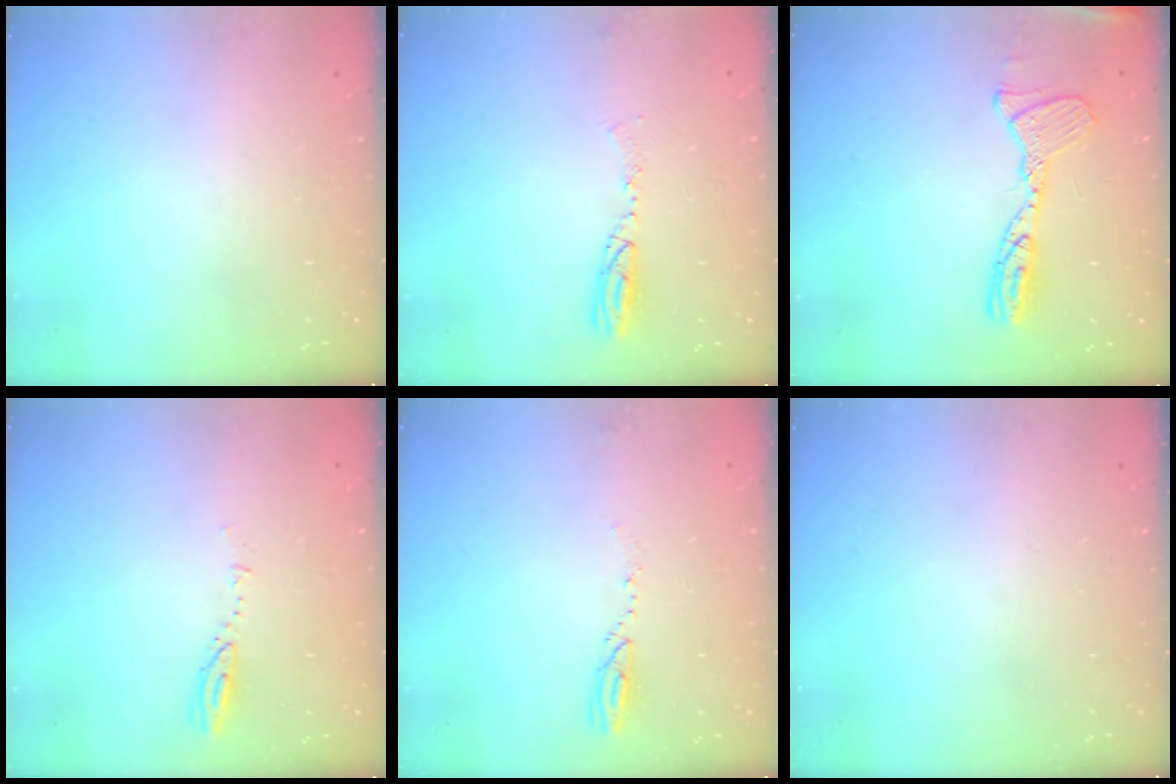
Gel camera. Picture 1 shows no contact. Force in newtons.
{"total": 5.9, "press": 5.8, "slide": 0.9}
{"total": 13.7, "press": 13.6, "slide": 1.2}
{"total": 2.9, "press": 2.9, "slide": 0.3}
{"total": 3.7, "press": 3.6, "slide": 0.4}
{"total": 0.0}